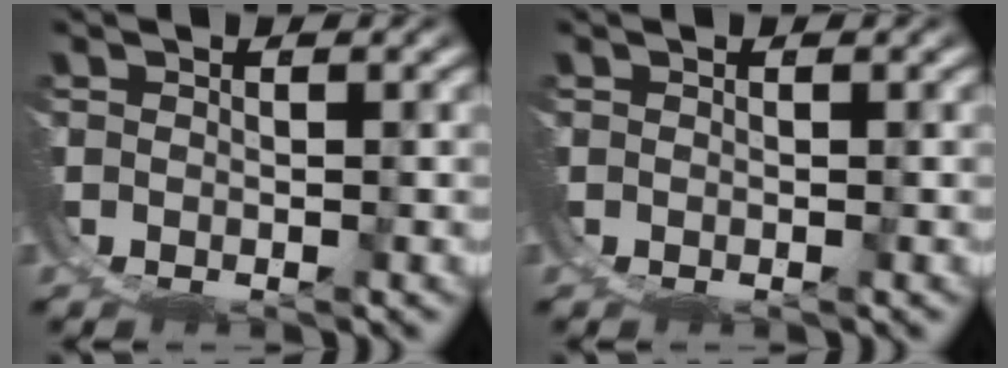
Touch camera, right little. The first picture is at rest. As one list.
[{"total": 0.0}]